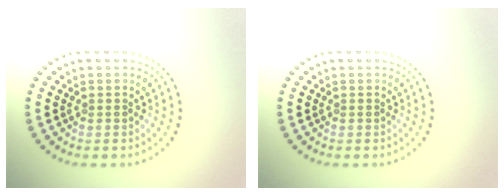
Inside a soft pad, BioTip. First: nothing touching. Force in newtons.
{"total": 0.0}